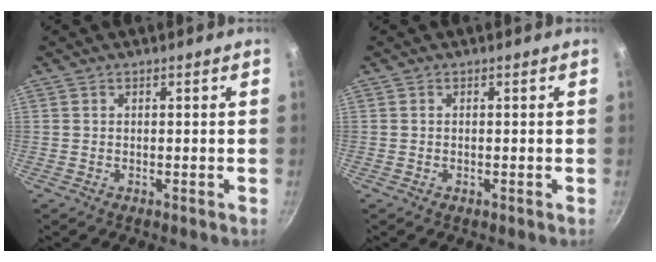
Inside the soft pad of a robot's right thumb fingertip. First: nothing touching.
{"total": 0.0}